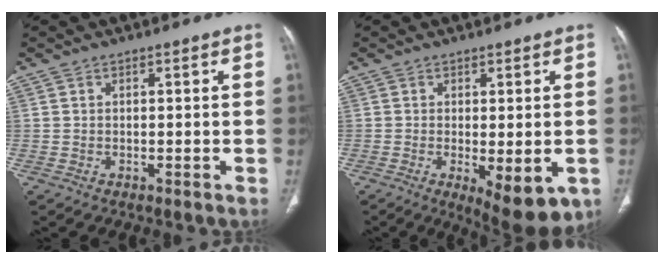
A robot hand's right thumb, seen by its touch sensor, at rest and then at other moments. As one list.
[{"total": 10.0, "force": [-3.4, 3.7, 8.6], "torque": [-0.116, -0.016, -0.043]}]